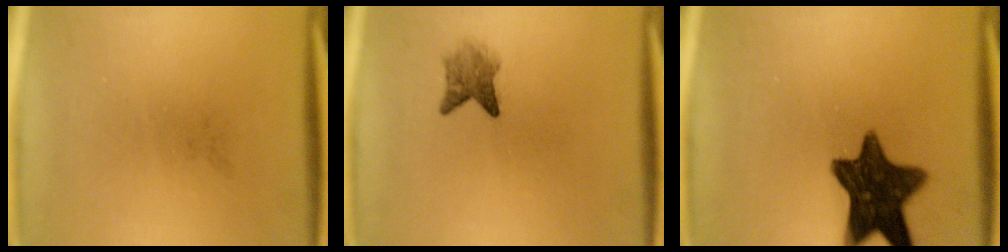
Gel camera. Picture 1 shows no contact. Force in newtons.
{"total": 2.8}
{"total": 13.0}